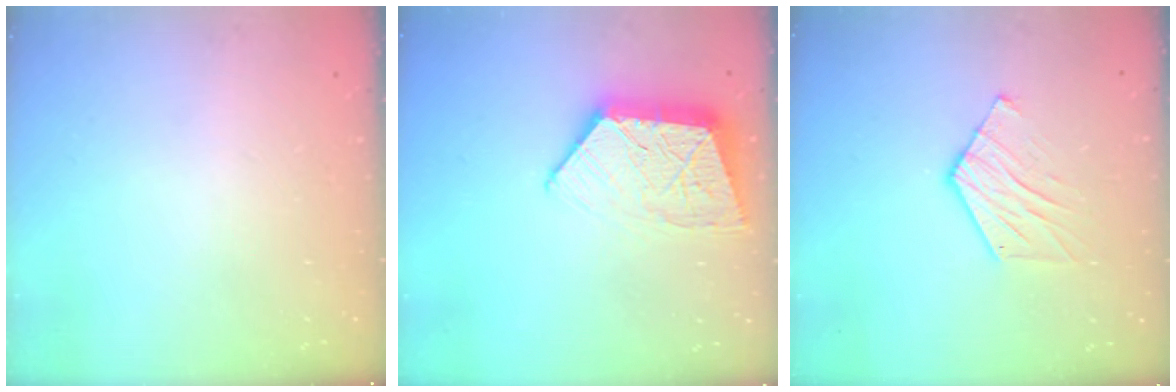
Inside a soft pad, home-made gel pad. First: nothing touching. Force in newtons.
{"total": 13.6, "press": 13.5, "slide": 1.0}
{"total": 8.9, "press": 8.9, "slide": 0.6}